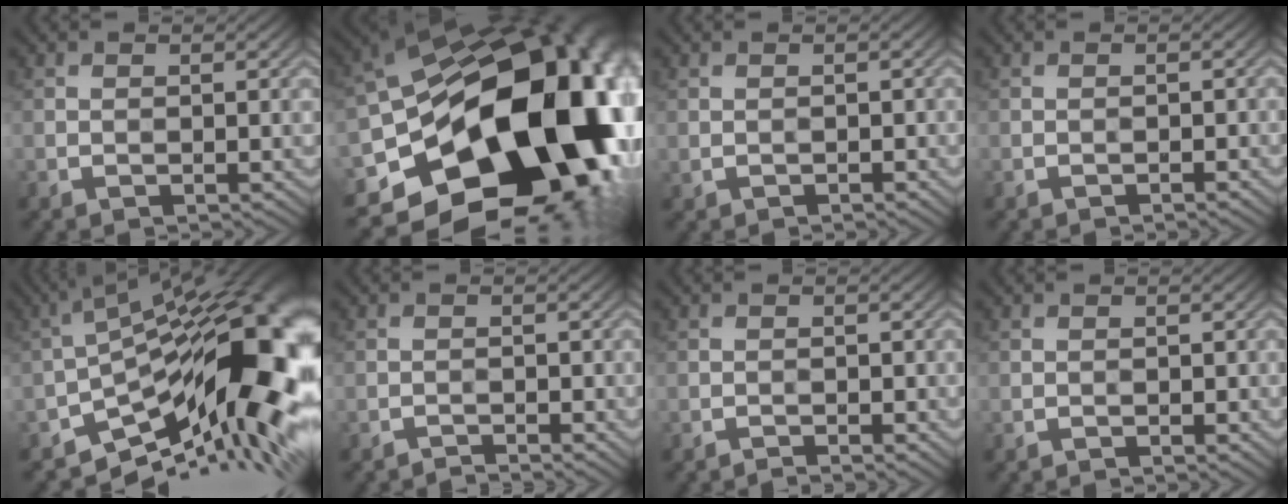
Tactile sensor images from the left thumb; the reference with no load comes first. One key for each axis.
{"total": 23.0, "fx": -5.2, "fy": 15.4, "fz": 16.2, "tx": -0.283, "ty": -0.068, "tz": -0.055}
{"total": 0.8, "fx": -0.4, "fy": 0.5, "fz": 0.5, "tx": -0.010, "ty": -0.001, "tz": -0.006}
{"total": 0.6, "fx": -0.5, "fy": 0.1, "fz": 0.3, "tx": -0.002, "ty": 0.002, "tz": -0.008}
{"total": 18.4, "fx": -6.7, "fy": 7.9, "fz": 15.2, "tx": -0.207, "ty": -0.005, "tz": -0.118}
{"total": 1.5, "fx": -1.5, "fy": 0.1, "fz": 0.3, "tx": 0.000, "ty": 0.003, "tz": -0.030}
{"total": 1.2, "fx": -1.1, "fy": 0.1, "fz": 0.5, "tx": -0.005, "ty": 0.003, "tz": -0.021}
{"total": 0.7, "fx": -0.6, "fy": 0.1, "fz": 0.3, "tx": -0.002, "ty": 0.002, "tz": -0.010}